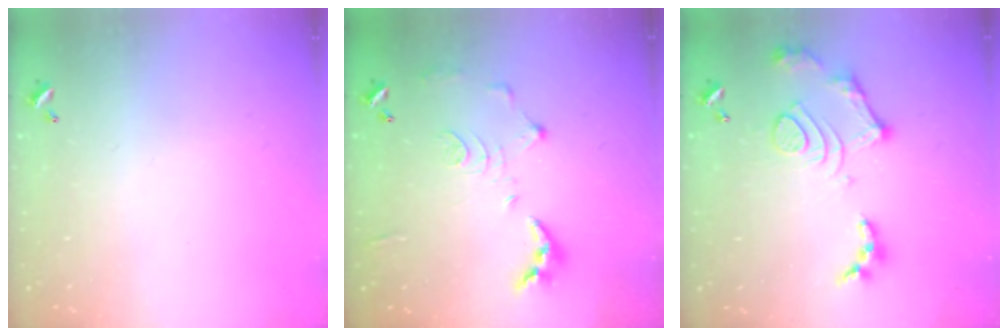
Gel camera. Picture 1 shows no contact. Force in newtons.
{"total": 10.7, "press": 10.6, "slide": 0.5}
{"total": 13.2, "press": 13.2, "slide": 1.2}